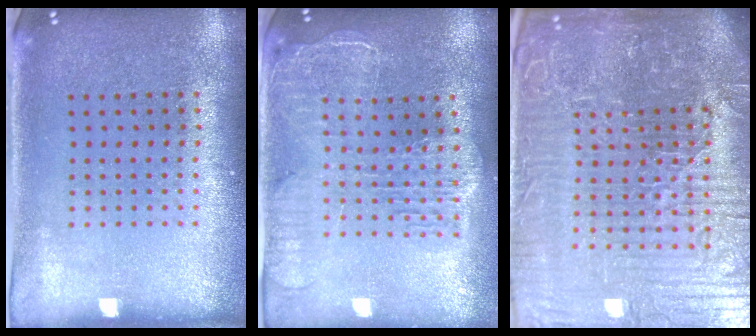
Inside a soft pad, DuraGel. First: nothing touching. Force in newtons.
{"total": 2.4, "press": 2.1, "slide": 1.1}
{"total": 8.0, "press": 7.1, "slide": 3.6}